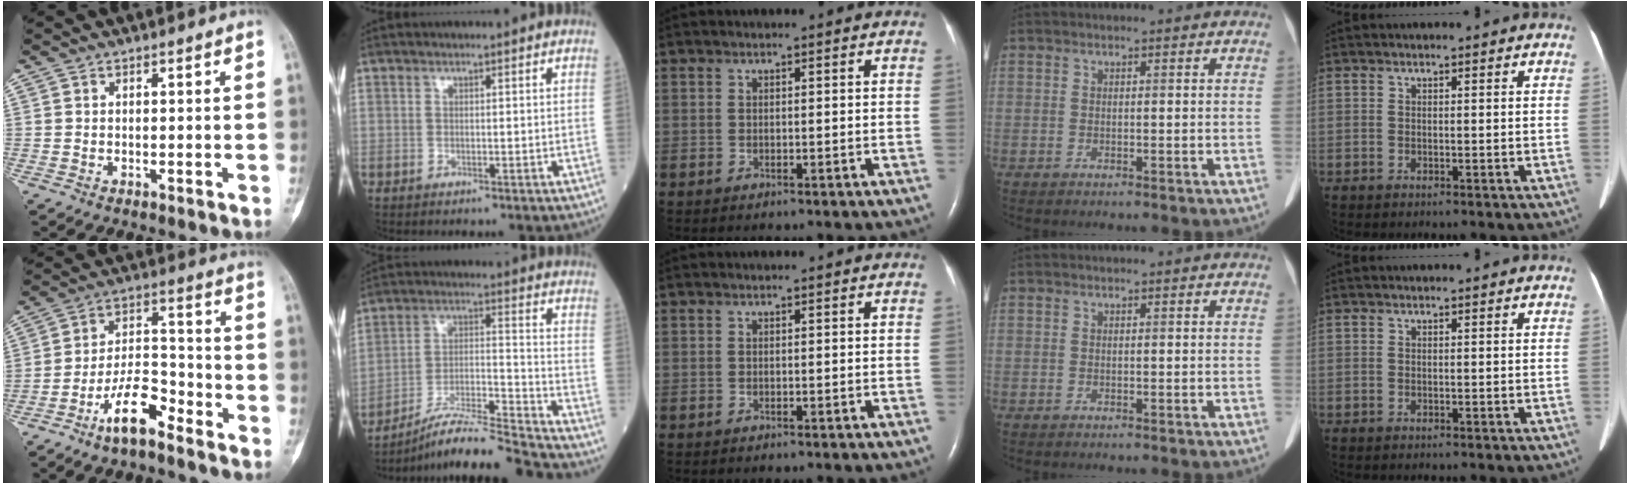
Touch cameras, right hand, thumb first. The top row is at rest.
{"thumb": {"total": 10.2, "force": [-6.7, 3.6, 6.8], "torque": [-0.121, 0.055, -0.125]}, "index": {"total": 15.2, "force": [-14.2, -1.7, 5.2], "torque": [-0.082, 0.016, -0.248]}}